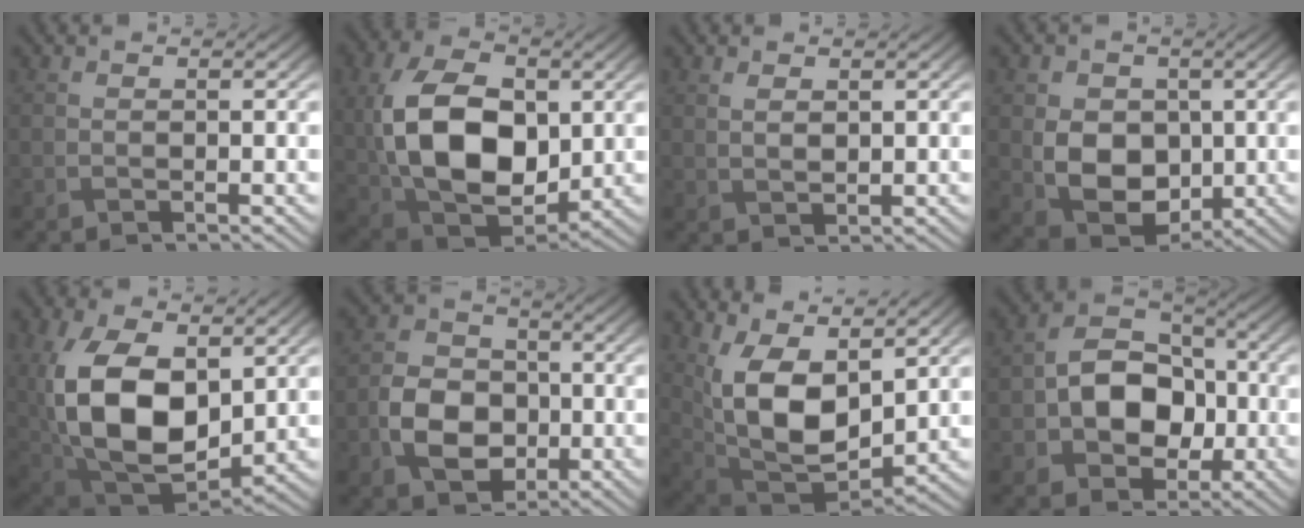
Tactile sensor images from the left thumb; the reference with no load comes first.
{"total": 15.7, "force": [1.1, 10.2, 11.9], "torque": [-0.251, -0.003, 0.028]}
{"total": 1.6, "force": [0.9, 0.7, 1.0], "torque": [-0.026, -0.004, 0.023]}
{"total": 8.4, "force": [-0.1, 6.5, 5.3], "torque": [-0.112, -0.013, -0.003]}
{"total": 17.1, "force": [1.8, 10.4, 13.5], "torque": [-0.293, -0.024, 0.047]}
{"total": 7.5, "force": [-2.0, 5.8, 4.3], "torque": [-0.088, -0.006, -0.045]}
{"total": 13.4, "force": [3.8, 7.2, 10.6], "torque": [-0.222, -0.014, 0.075]}
{"total": 9.9, "force": [-1.4, 7.4, 6.4], "torque": [-0.113, 0.004, -0.039]}